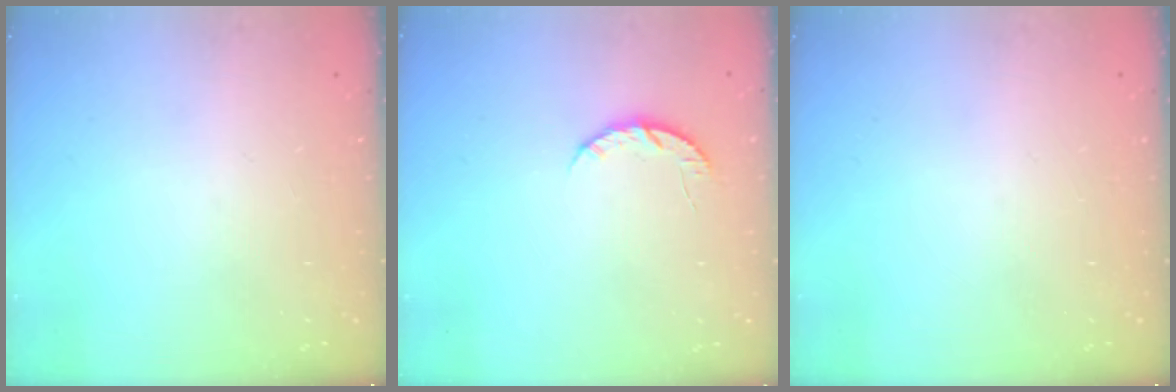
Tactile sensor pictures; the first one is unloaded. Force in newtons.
{"total": 5.0, "press": 4.9, "slide": 0.6}
{"total": 0.0}